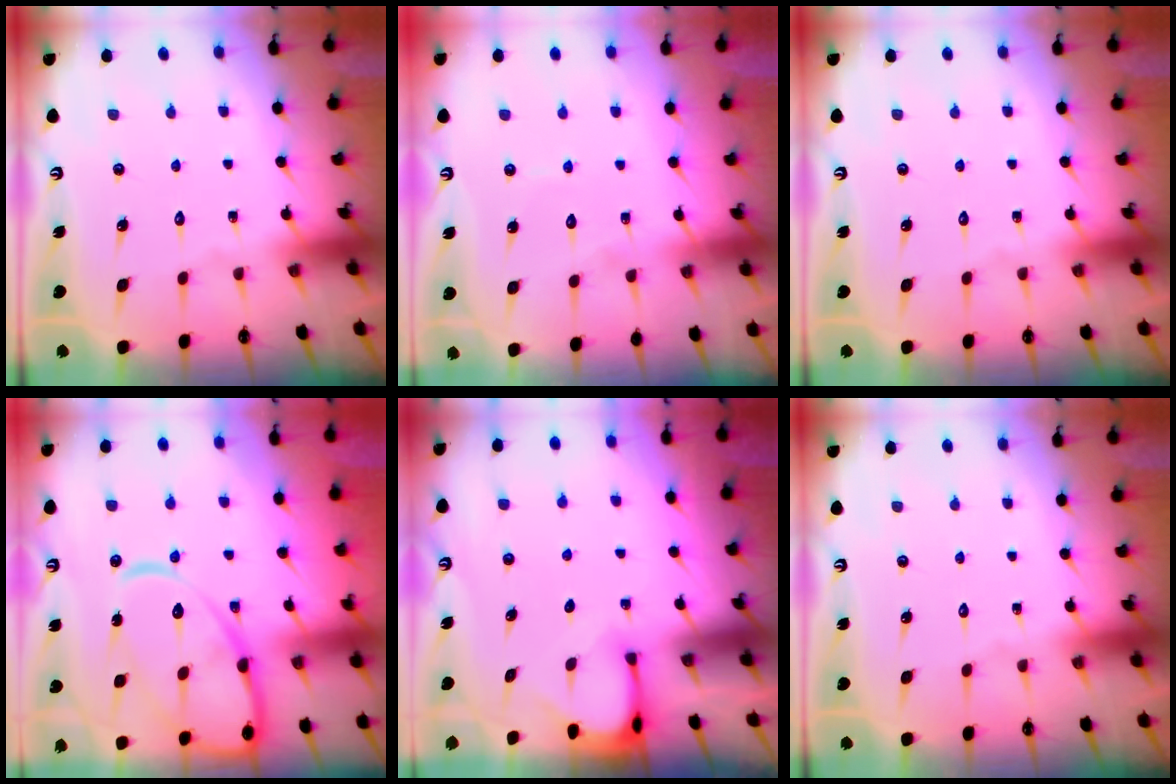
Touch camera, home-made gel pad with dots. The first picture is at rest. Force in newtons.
{"total": 3.7, "press": 3.7, "slide": 0.3}
{"total": 0.0}
{"total": 16.8, "press": 16.7, "slide": 1.7}
{"total": 3.2, "press": 3.2, "slide": 0.2}
{"total": 0.0}